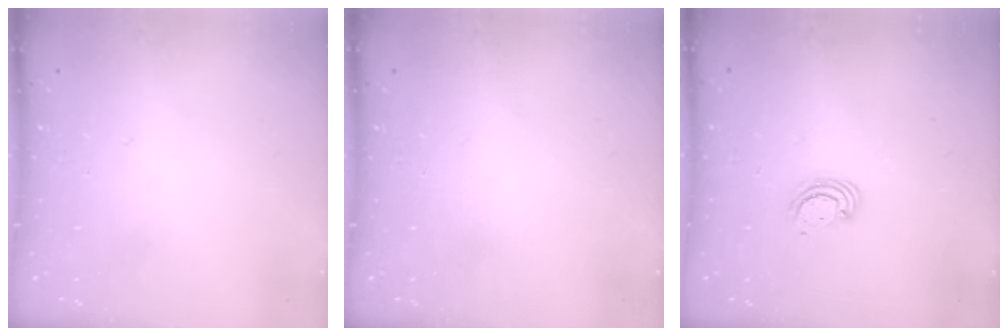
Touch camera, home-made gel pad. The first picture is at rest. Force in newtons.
{"total": 0.0}
{"total": 2.5, "press": 2.5, "slide": 0.3}